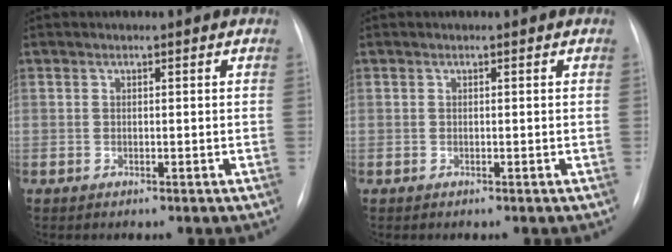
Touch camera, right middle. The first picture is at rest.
{"total": 0.0}